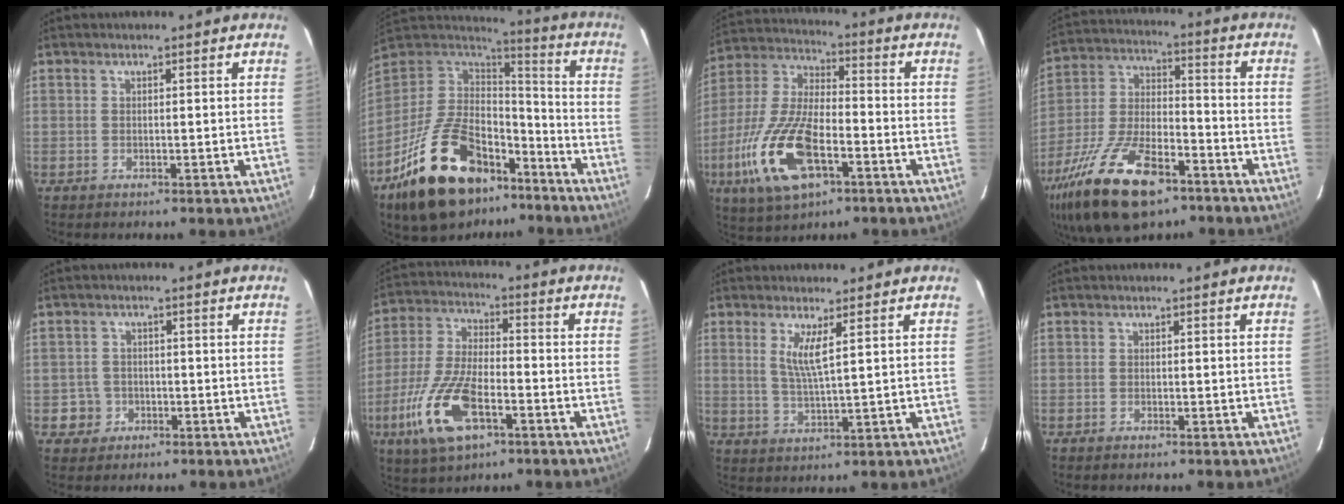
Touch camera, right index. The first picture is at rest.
{"total": 26.9, "force": [-16.4, 14.2, 15.8], "torque": [-0.319, 0.004, -0.253]}
{"total": 18.8, "force": [-7.7, 8.1, 15.1], "torque": [-0.337, -0.019, -0.144]}
{"total": 22.7, "force": [-14.0, 9.6, 15.0], "torque": [-0.311, -0.023, -0.243]}
{"total": 3.7, "force": [-1.2, 3.5, 0.0], "torque": [-0.002, 0.019, -0.018]}
{"total": 15.2, "force": [-7.0, 6.2, 11.9], "torque": [-0.266, -0.014, -0.134]}
{"total": 4.4, "force": [1.9, -0.1, 4.0], "torque": [-0.080, -0.010, 0.036]}
{"total": 0.5, "force": [-0.5, 0.1, 0.2], "torque": [-0.004, -0.002, -0.010]}